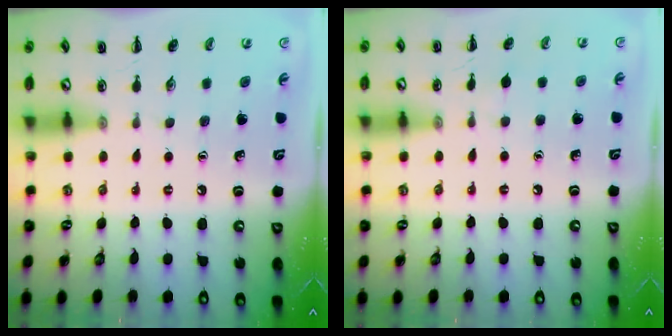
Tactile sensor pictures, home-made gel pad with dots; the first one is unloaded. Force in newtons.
{"total": 3.8, "press": 3.6, "slide": 1.3}